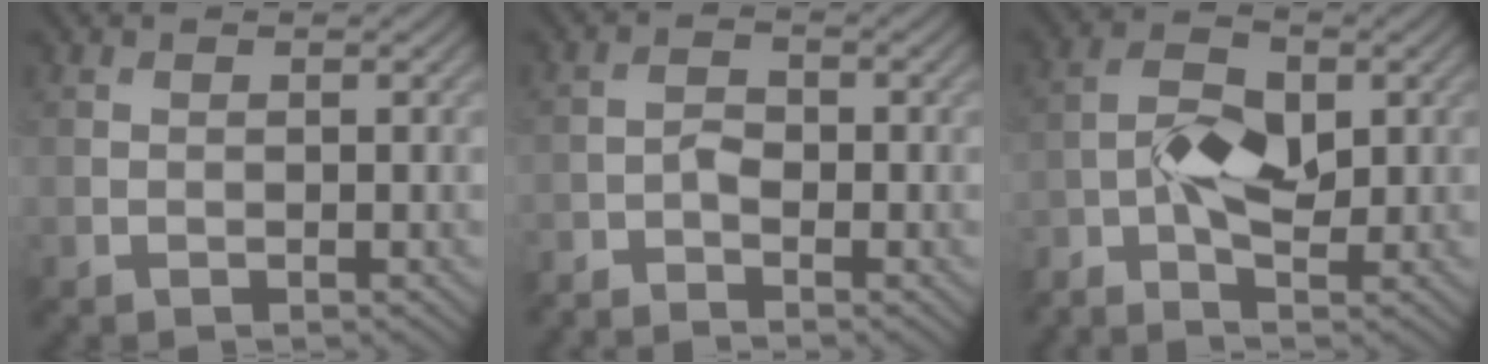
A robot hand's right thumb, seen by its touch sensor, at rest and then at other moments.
{"total": 2.4, "force": [-2.1, 0.5, 0.9], "torque": [-0.022, -0.002, -0.051]}
{"total": 4.9, "force": [-1.7, 2.2, 4.0], "torque": [-0.086, 0.009, -0.043]}